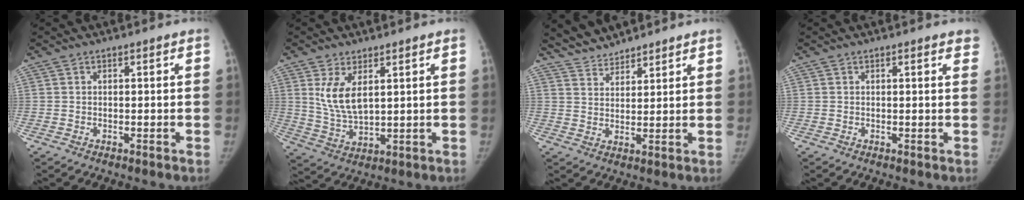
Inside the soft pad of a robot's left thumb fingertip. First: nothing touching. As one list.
[{"total": 7.6, "force": [2.9, 3.6, 6.0], "torque": [-0.108, -0.019, 0.069]}, {"total": 5.8, "force": [5.6, 1.6, 0.7], "torque": [-0.001, -0.017, 0.106]}, {"total": 2.7, "force": [2.0, 0.6, 1.7], "torque": [-0.007, -0.001, 0.016]}]